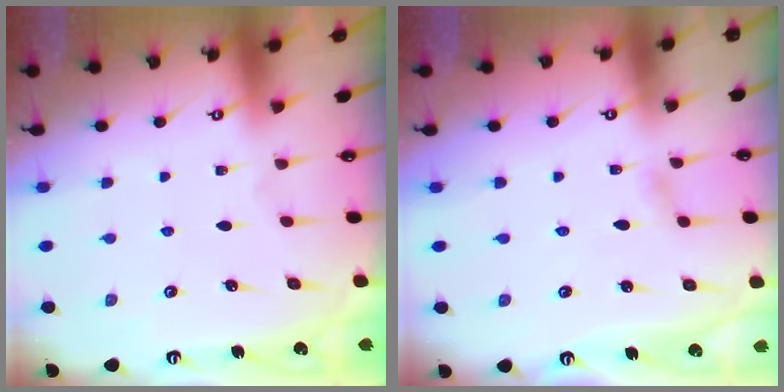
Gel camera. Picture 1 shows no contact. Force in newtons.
{"total": 1.9, "press": 1.8, "slide": 0.2}